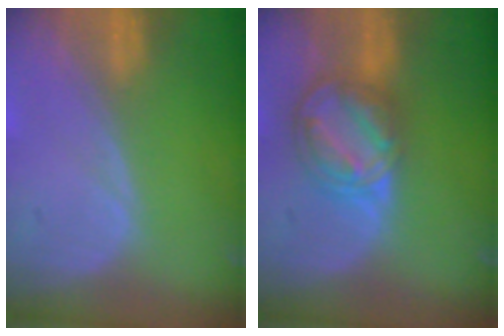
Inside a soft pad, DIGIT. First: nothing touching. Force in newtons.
{"total": 8.3, "press": 7.1, "slide": 4.4}